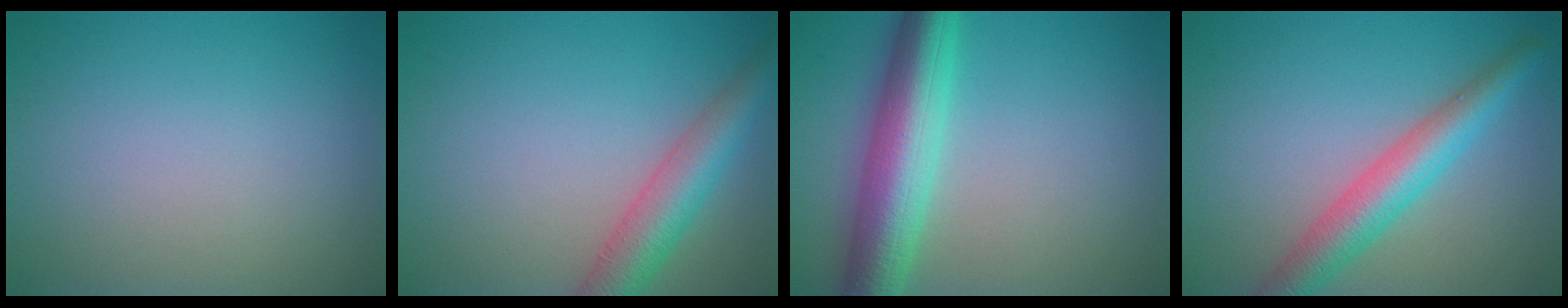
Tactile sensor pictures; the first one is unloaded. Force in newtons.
{"total": 5.0, "press": 5.0, "slide": 0.3}
{"total": 7.6, "press": 7.6, "slide": 0.1}
{"total": 5.0, "press": 5.0, "slide": 0.2}